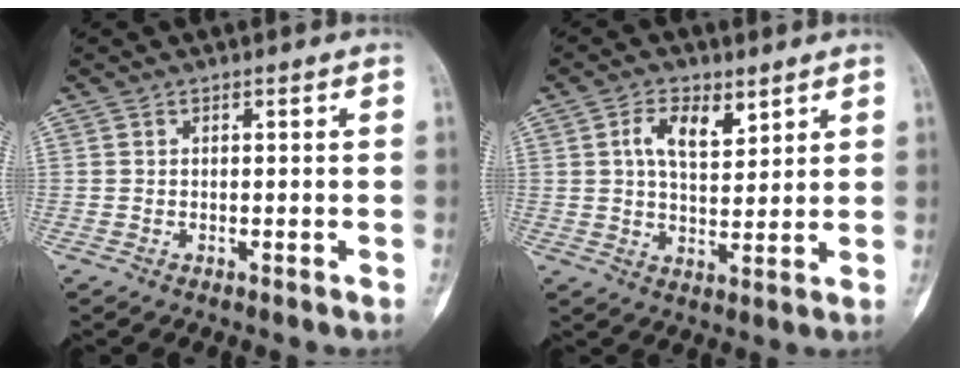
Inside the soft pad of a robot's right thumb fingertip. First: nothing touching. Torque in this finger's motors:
{"motor_torque": [0.02, 0.10, 0.78, 0.40, -0.03]}